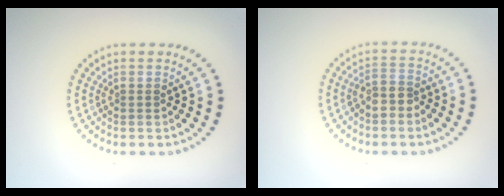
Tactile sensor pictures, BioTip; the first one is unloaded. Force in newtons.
{"total": 2.2, "press": 1.9, "slide": 1.1}